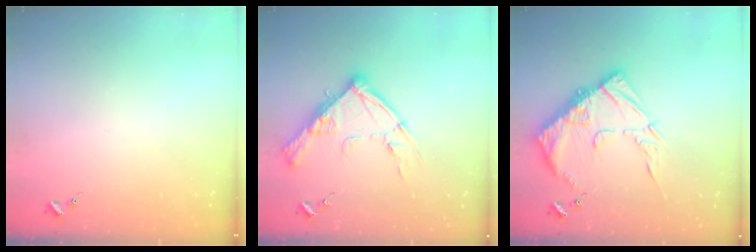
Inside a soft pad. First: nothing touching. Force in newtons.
{"total": 16.4, "press": 16.3, "slide": 1.4}
{"total": 15.6, "press": 15.5, "slide": 1.4}